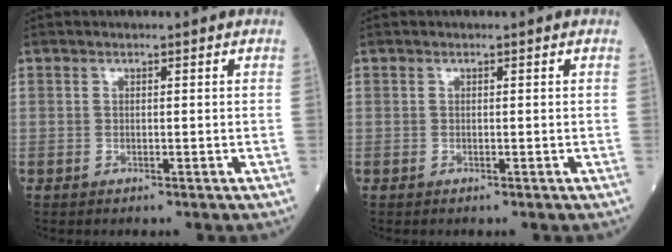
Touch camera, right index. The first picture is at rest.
{"total": 0.0}